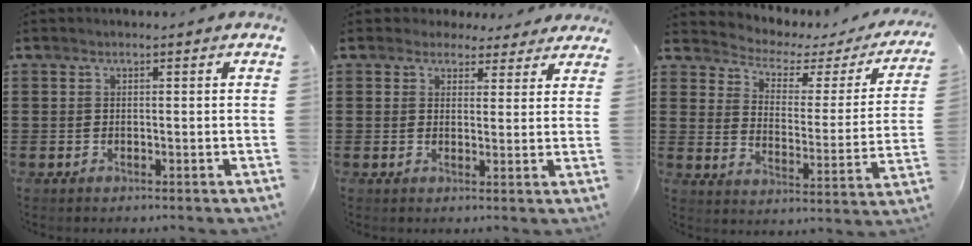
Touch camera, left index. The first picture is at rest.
{"total": 3.3, "force": [2.7, 1.7, 0.6], "torque": [-0.014, -0.001, 0.050]}
{"total": 2.7, "force": [1.9, 1.5, 1.1], "torque": [-0.041, -0.018, 0.021]}